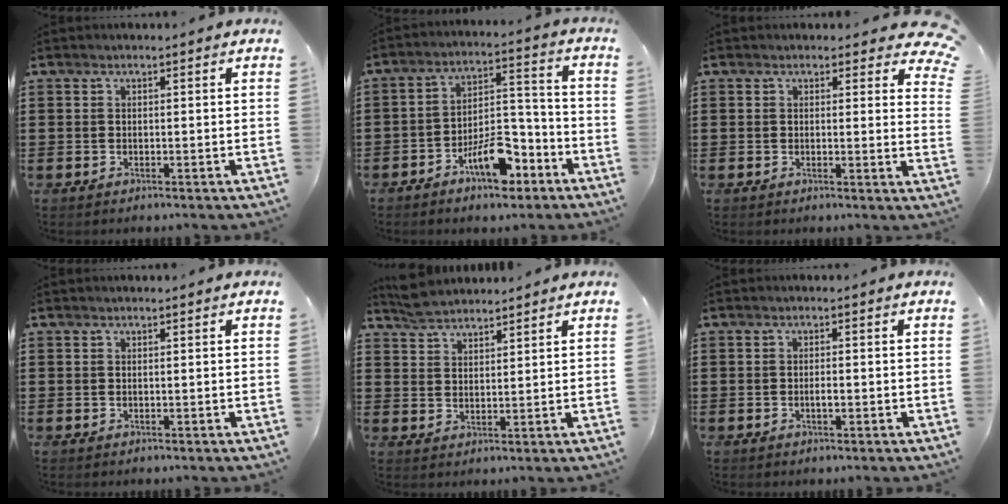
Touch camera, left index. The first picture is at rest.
{"total": 9.3, "force": [-5.8, 4.0, 6.0], "torque": [-0.095, 0.027, -0.100]}
{"total": 2.4, "force": [2.0, 0.7, 0.9], "torque": [-0.011, -0.007, 0.035]}
{"total": 0.0}
{"total": 3.6, "force": [3.4, 1.1, 0.5], "torque": [-0.021, -0.002, 0.065]}
{"total": 1.4, "force": [-0.3, 0.4, 1.3], "torque": [-0.025, -0.001, -0.005]}